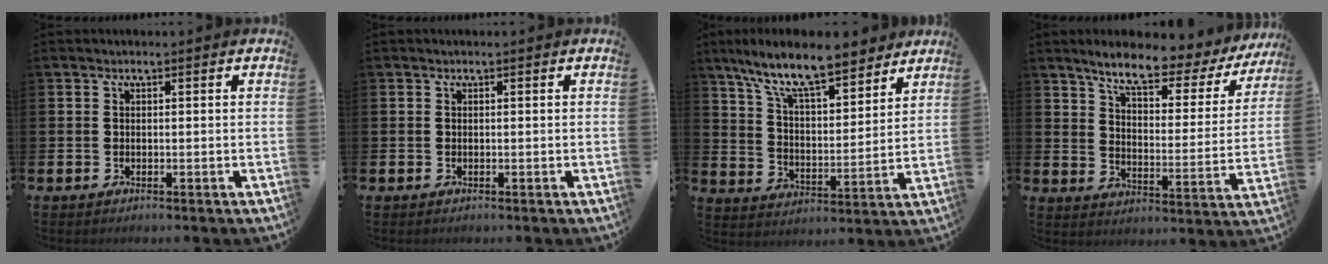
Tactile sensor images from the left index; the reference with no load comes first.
{"total": 0.0}
{"total": 11.4, "force": [9.8, 2.6, 5.1], "torque": [-0.125, -0.055, 0.171]}
{"total": 8.0, "force": [6.9, 1.6, 3.7], "torque": [-0.098, -0.039, 0.114]}